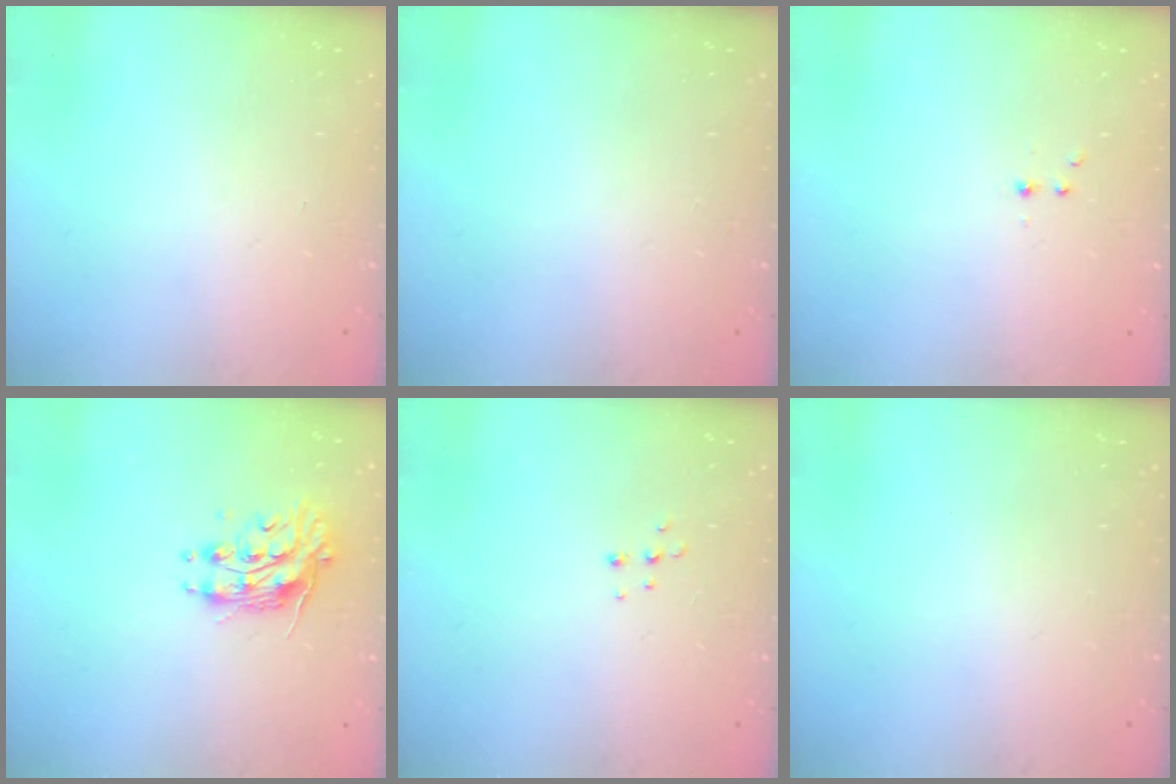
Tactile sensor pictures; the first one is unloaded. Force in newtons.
{"total": 0.0}
{"total": 2.2, "press": 1.9, "slide": 1.0}
{"total": 10.9, "press": 10.9, "slide": 0.5}
{"total": 5.1, "press": 5.0, "slide": 0.4}
{"total": 0.0}